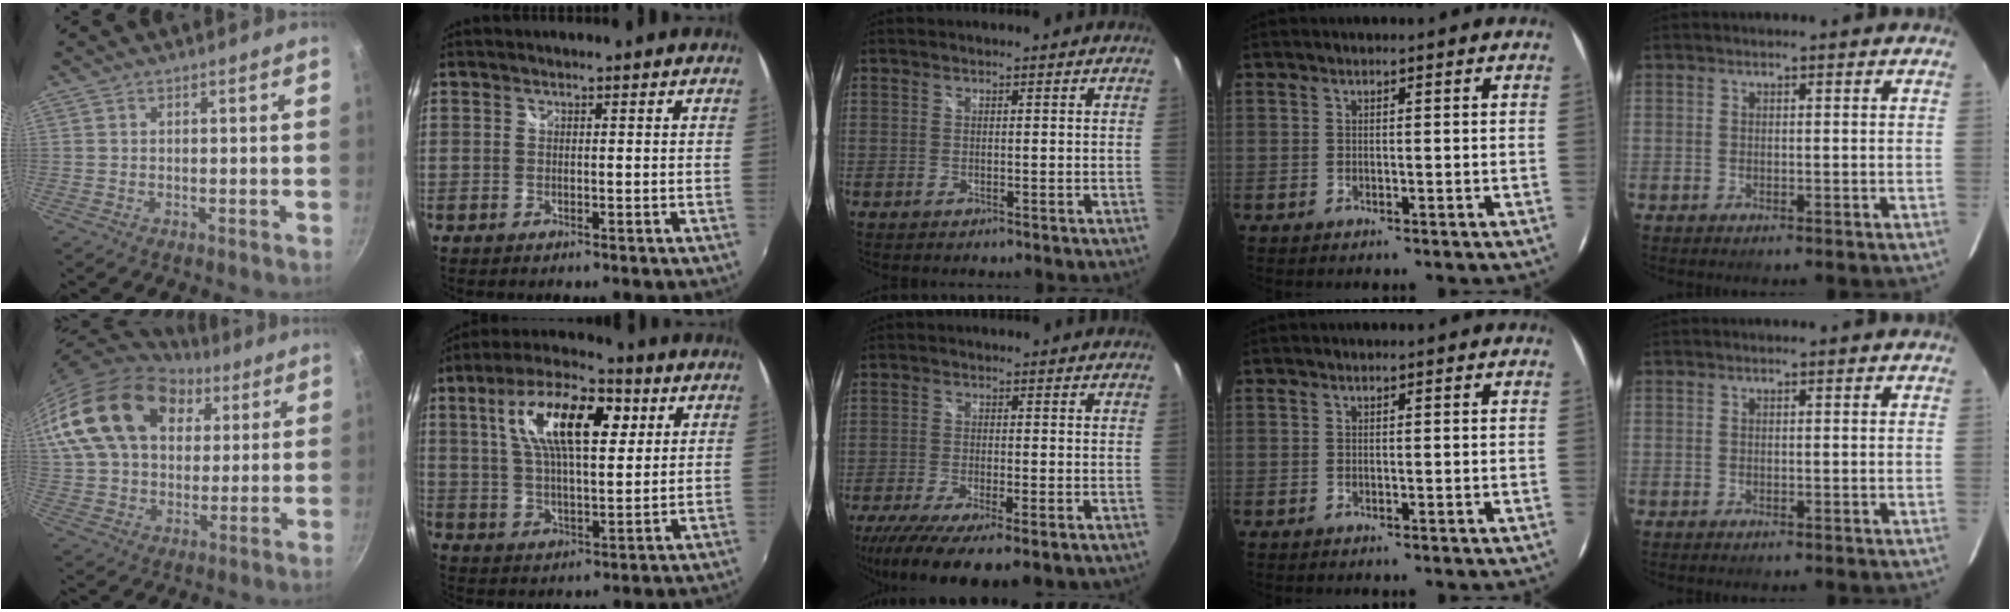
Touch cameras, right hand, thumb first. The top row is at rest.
{"thumb": {"total": 24.6, "force": [9.0, 16.9, 15.5], "torque": [-0.271, 0.006, 0.156]}, "index": {"total": 16.0, "force": [5.7, 6.4, 13.6], "torque": [-0.244, 0.028, 0.097]}, "middle": {"total": 13.8, "force": [-8.8, 3.7, 9.9], "torque": [-0.203, -0.059, -0.140]}}